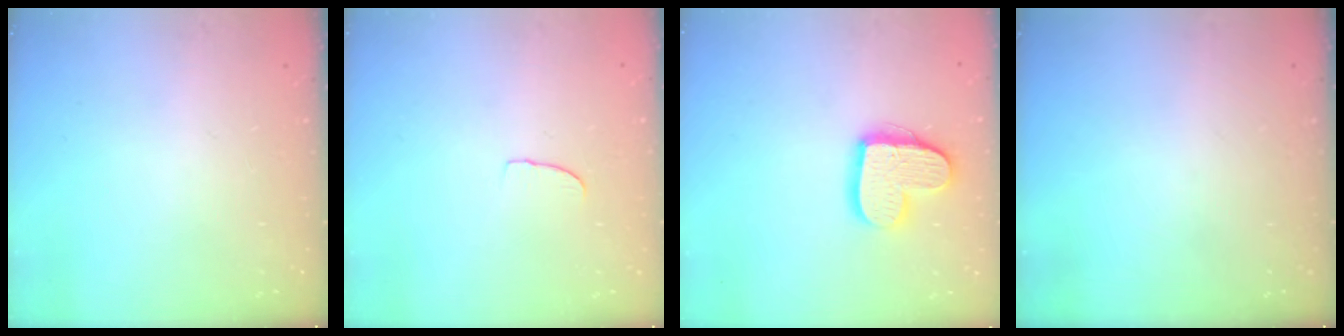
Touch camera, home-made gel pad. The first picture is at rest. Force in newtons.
{"total": 4.2, "press": 4.2, "slide": 0.4}
{"total": 14.1, "press": 14.0, "slide": 1.0}
{"total": 0.0}